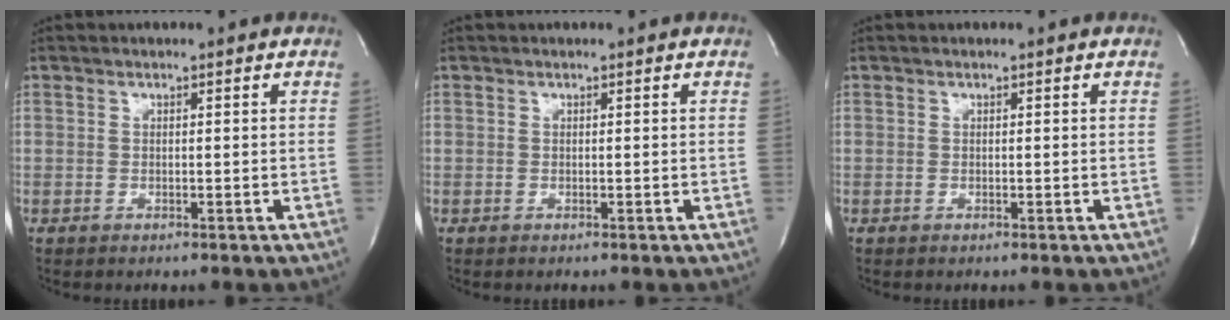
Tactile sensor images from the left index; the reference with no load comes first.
{"total": 0.0}
{"total": 0.0}